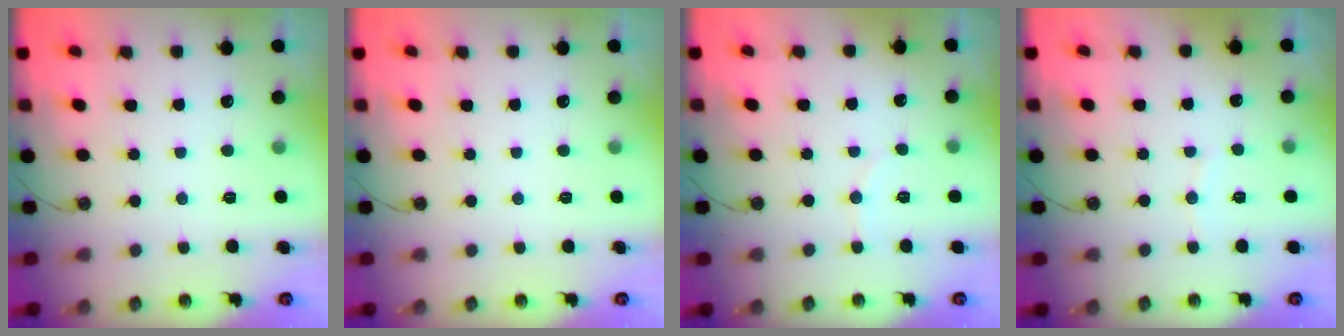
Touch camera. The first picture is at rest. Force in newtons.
{"total": 0.0}
{"total": 3.9, "press": 3.8, "slide": 0.6}
{"total": 3.7, "press": 3.6, "slide": 0.4}